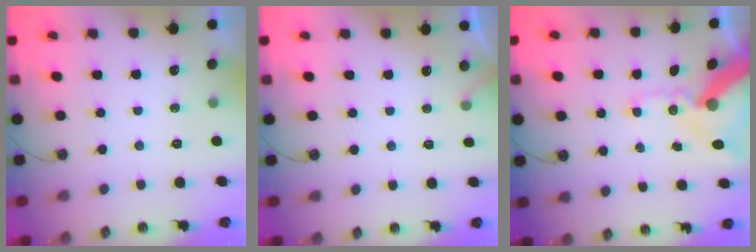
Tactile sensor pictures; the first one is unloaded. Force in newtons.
{"total": 4.3, "press": 4.3, "slide": 0.3}
{"total": 17.7, "press": 17.5, "slide": 2.5}